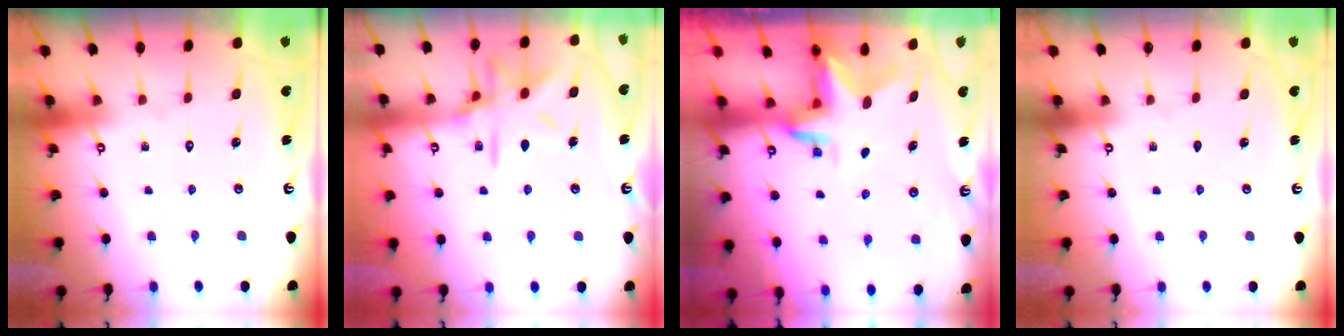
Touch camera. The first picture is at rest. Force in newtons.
{"total": 12.1, "press": 12.0, "slide": 0.9}
{"total": 3.1, "press": 3.1, "slide": 0.2}
{"total": 0.0}